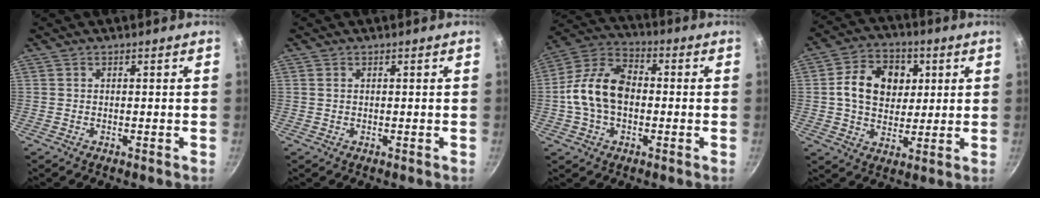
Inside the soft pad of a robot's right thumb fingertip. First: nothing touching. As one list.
[{"total": 0.6, "force": [0.2, 0.4, 0.3], "torque": [-0.005, 0.001, 0.004]}, {"total": 13.4, "force": [-0.8, 8.9, 10.0], "torque": [-0.161, 0.038, -0.033]}, {"total": 13.1, "force": [2.8, 10.1, 7.9], "torque": [-0.104, 0.005, 0.037]}]